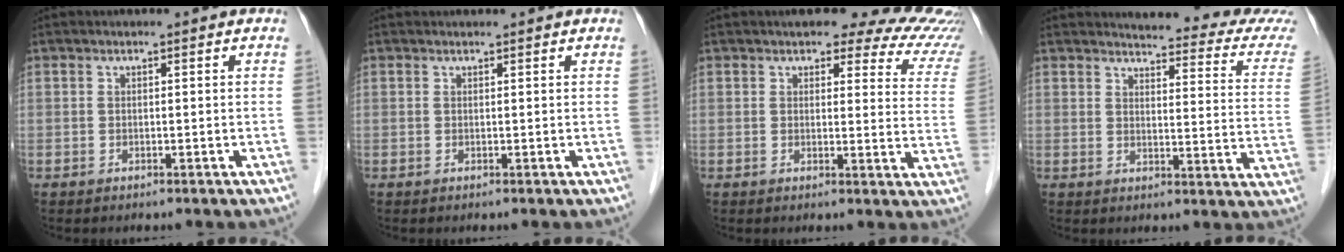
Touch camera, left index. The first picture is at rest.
{"total": 1.2, "force": [1.2, 0.3, 0.2], "torque": [-0.009, 0.017, 0.016]}
{"total": 13.5, "force": [11.9, 3.5, 5.2], "torque": [-0.027, -0.030, 0.099]}
{"total": 15.8, "force": [15.3, 0.8, 4.0], "torque": [-0.030, -0.091, 0.144]}